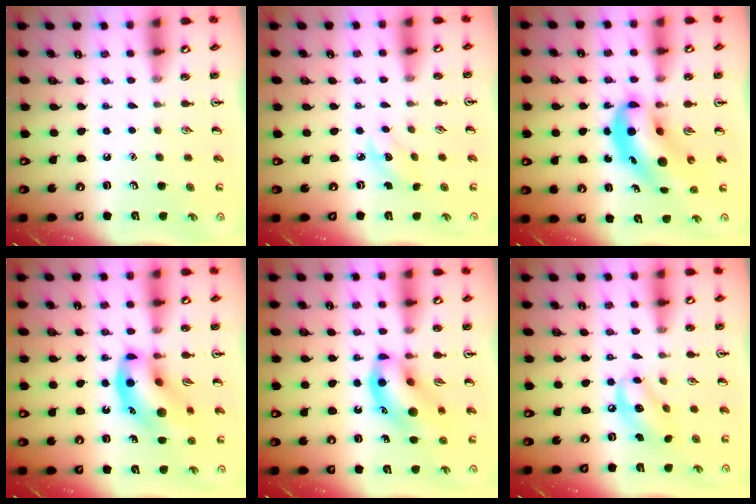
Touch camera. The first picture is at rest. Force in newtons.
{"total": 2.7, "press": 2.6, "slide": 0.7}
{"total": 10.5, "press": 10.1, "slide": 3.0}
{"total": 15.8, "press": 15.6, "slide": 2.6}
{"total": 13.1, "press": 12.8, "slide": 2.7}
{"total": 9.0, "press": 8.8, "slide": 1.9}